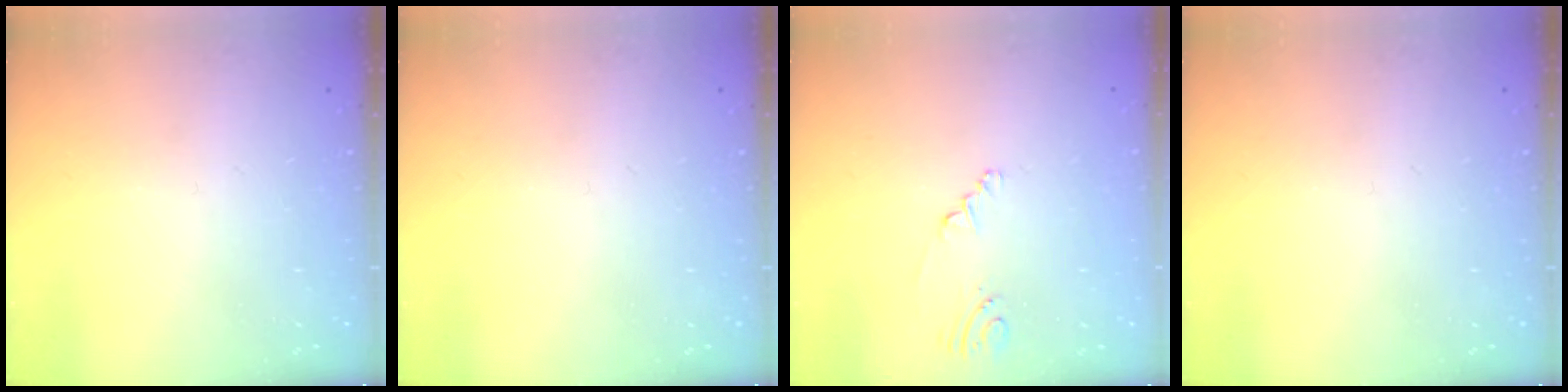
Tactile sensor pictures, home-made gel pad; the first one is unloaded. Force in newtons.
{"total": 0.0}
{"total": 2.0, "press": 1.6, "slide": 1.2}
{"total": 0.0}